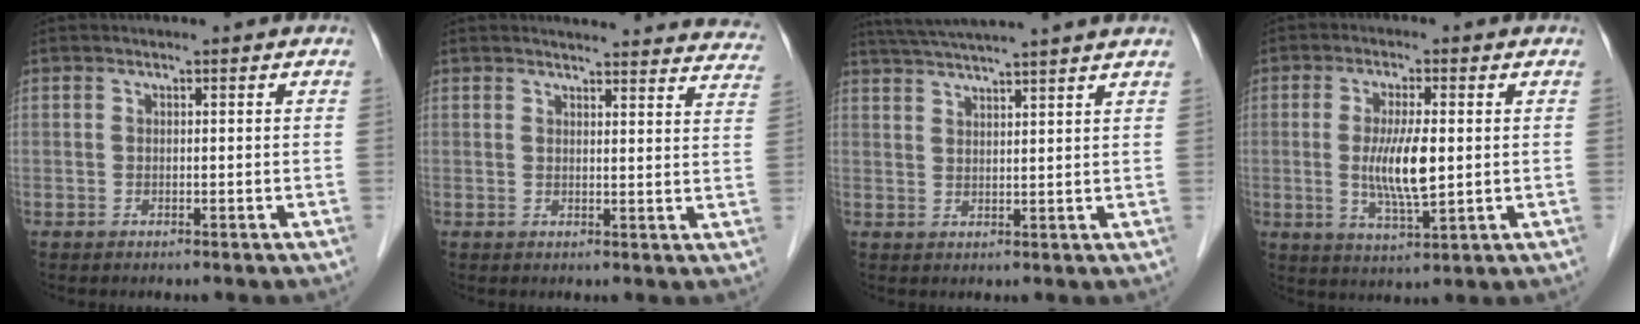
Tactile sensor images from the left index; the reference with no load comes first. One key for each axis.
{"total": 20.1, "fx": 19.5, "fy": 3.1, "fz": 3.9, "tx": -0.029, "ty": -0.058, "tz": 0.201}
{"total": 11.5, "fx": 10.2, "fy": -1.2, "fz": 5.2, "tx": -0.093, "ty": 0.029, "tz": 0.143}
{"total": 7.4, "fx": 0.1, "fy": 1.3, "fz": 7.2, "tx": -0.146, "ty": -0.014, "tz": 0.002}